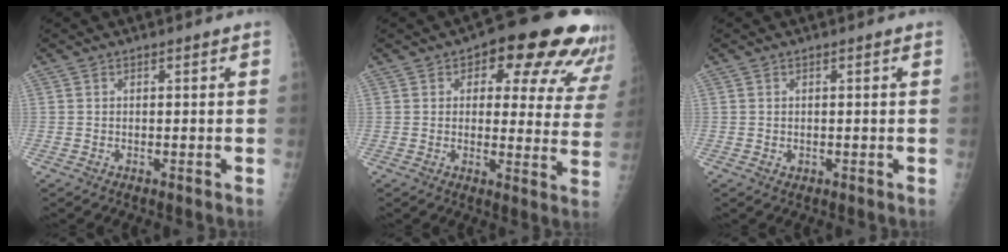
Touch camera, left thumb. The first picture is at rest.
{"total": 18.2, "force": [11.0, 8.4, 11.8], "torque": [-0.090, -0.031, 0.119]}
{"total": 0.7, "force": [0.1, 0.5, 0.5], "torque": [-0.003, -0.001, 0.005]}